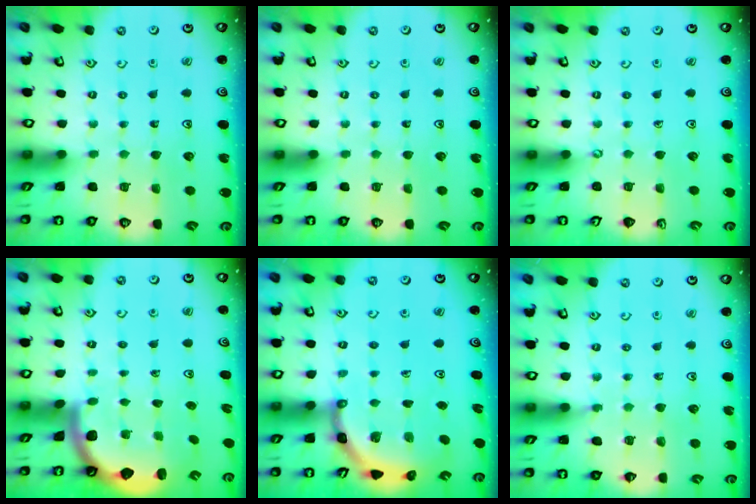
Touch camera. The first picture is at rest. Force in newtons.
{"total": 0.0}
{"total": 0.0}
{"total": 2.2, "press": 2.2, "slide": 0.3}
{"total": 4.0, "press": 3.8, "slide": 1.3}
{"total": 4.7, "press": 4.5, "slide": 1.2}